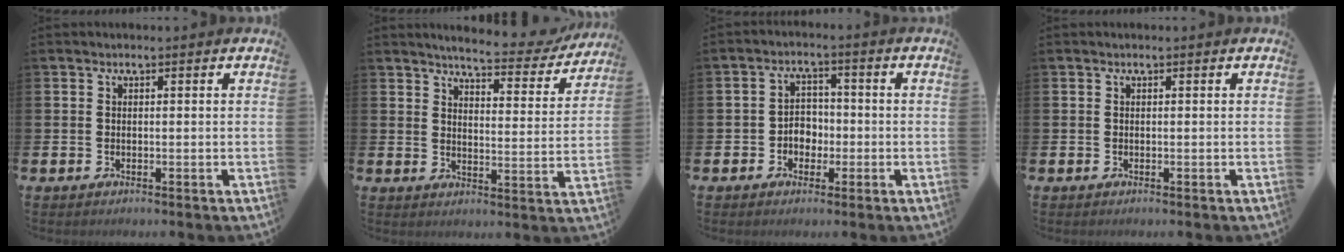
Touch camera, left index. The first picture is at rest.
{"total": 5.2, "force": [4.9, 0.7, 1.5], "torque": [-0.039, -0.036, 0.079]}
{"total": 3.4, "force": [-1.2, 2.8, 1.5], "torque": [-0.027, 0.007, -0.030]}
{"total": 0.0}